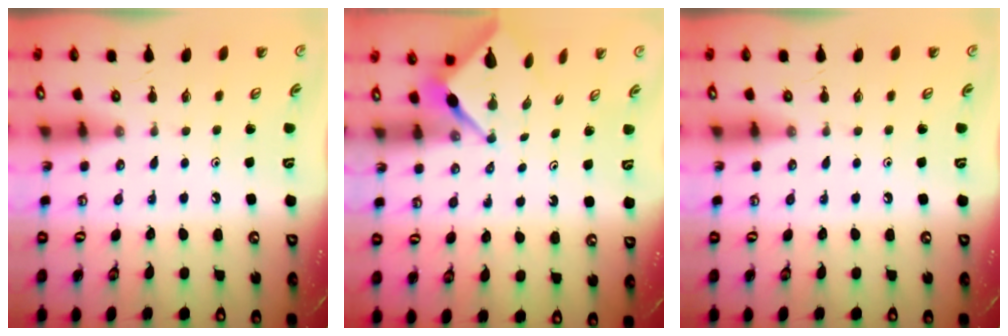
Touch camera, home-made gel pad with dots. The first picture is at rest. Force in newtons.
{"total": 2.7, "press": 2.7, "slide": 0.1}
{"total": 0.0}